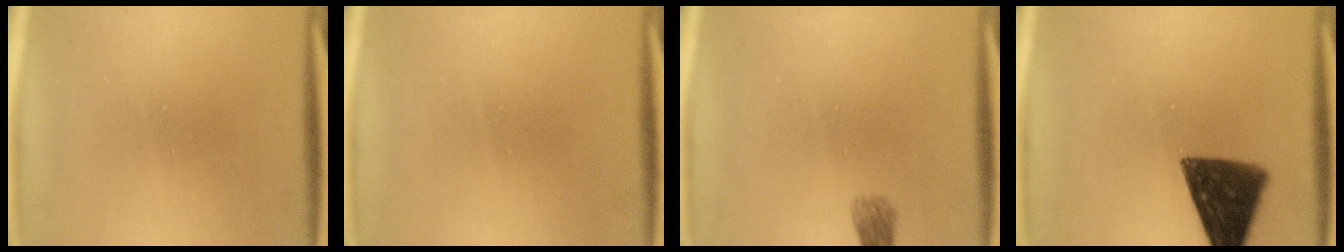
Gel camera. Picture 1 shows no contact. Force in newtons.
{"total": 1.6}
{"total": 2.3}
{"total": 12.4}